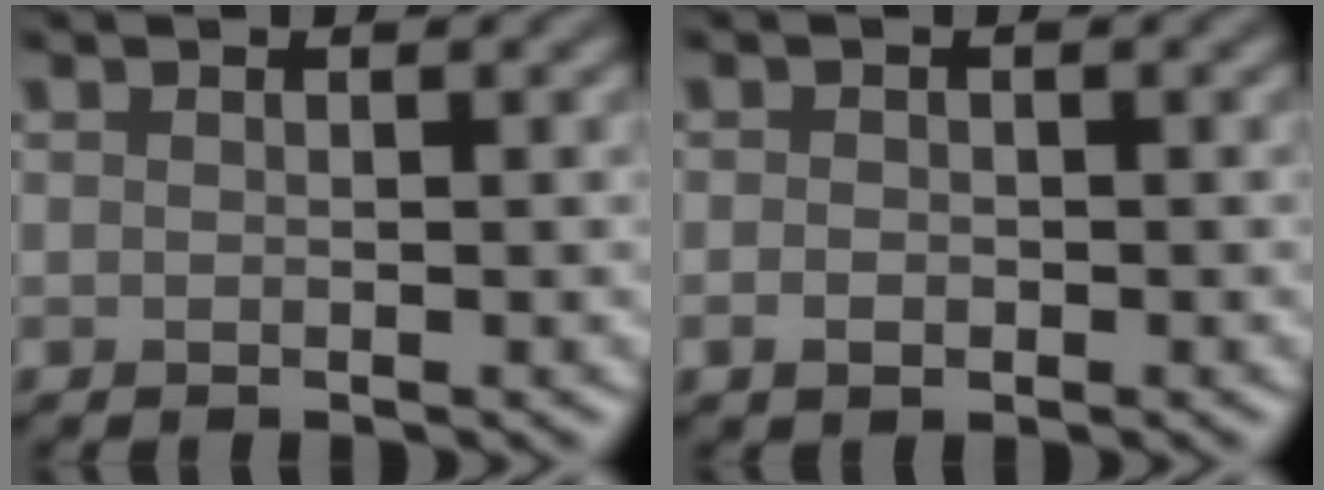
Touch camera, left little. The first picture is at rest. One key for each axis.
{"total": 1.2, "fx": -0.4, "fy": 0.9, "fz": 0.7, "tx": -0.013, "ty": -0.002, "tz": -0.009}